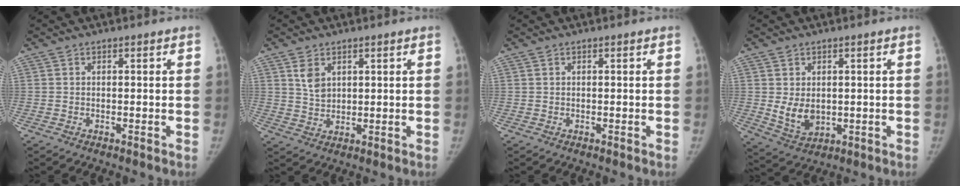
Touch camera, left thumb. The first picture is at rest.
{"total": 4.1, "force": [2.0, 2.7, 2.3], "torque": [-0.032, -0.015, 0.046]}
{"total": 0.0}
{"total": 5.6, "force": [0.1, 4.1, 3.8], "torque": [-0.053, -0.024, 0.019]}